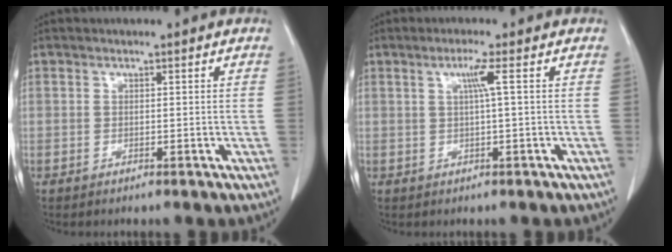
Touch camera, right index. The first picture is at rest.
{"total": 2.6, "force": [0.6, -0.7, 2.4], "torque": [-0.050, 0.003, 0.014]}